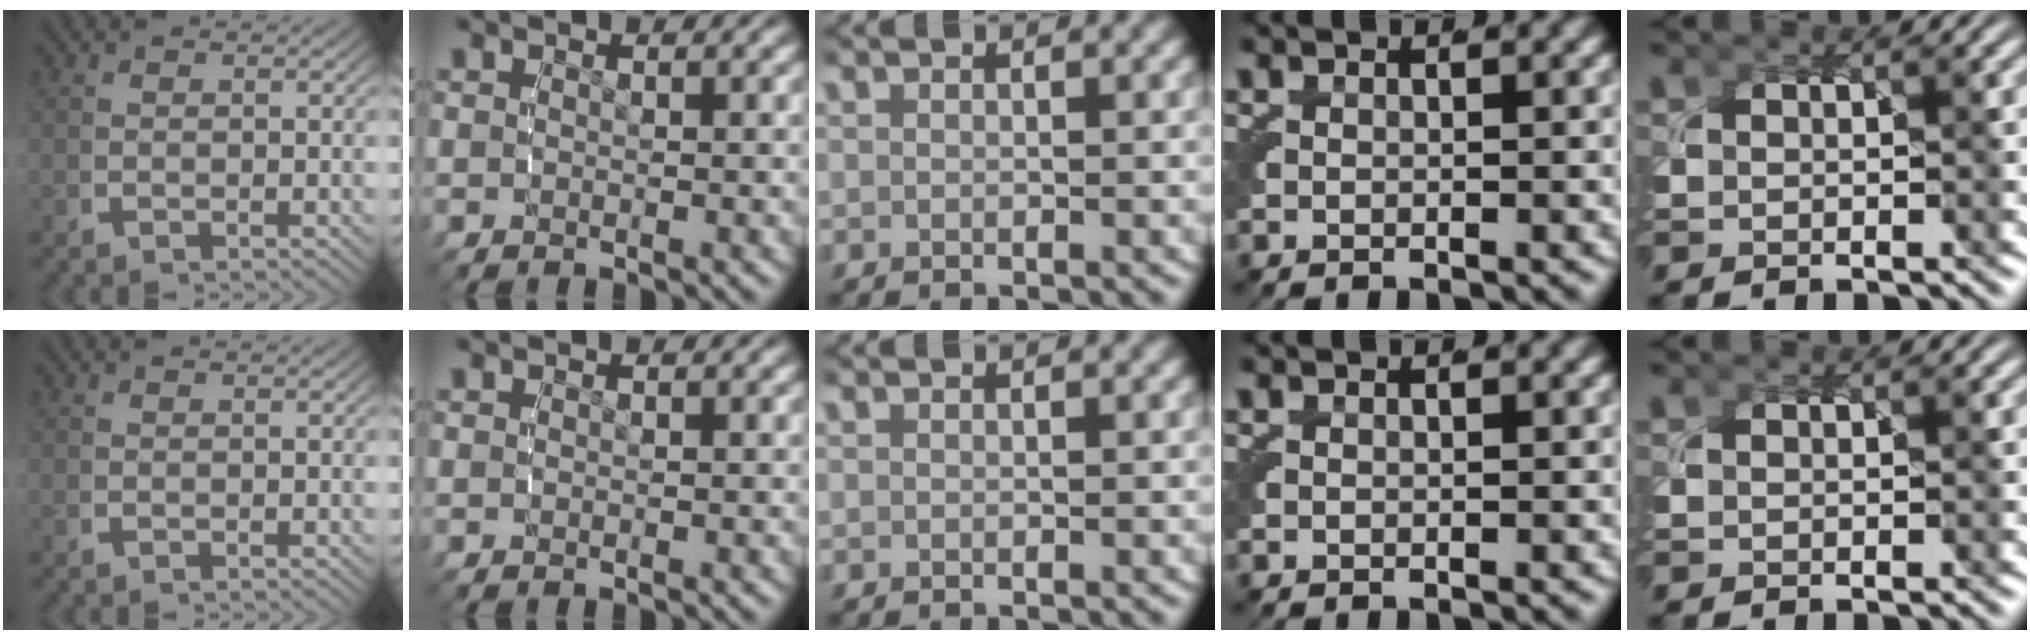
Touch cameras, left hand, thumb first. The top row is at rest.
{}